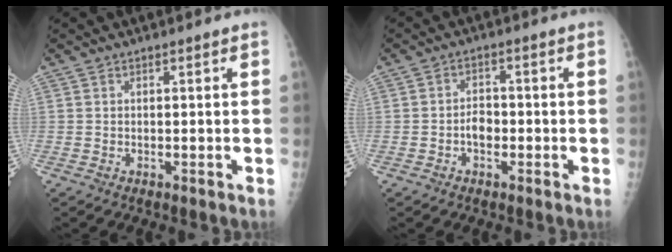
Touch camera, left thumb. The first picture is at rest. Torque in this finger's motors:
{"motor_torque": [0.02, 0.03, 0.15, 0.12, 0.01]}